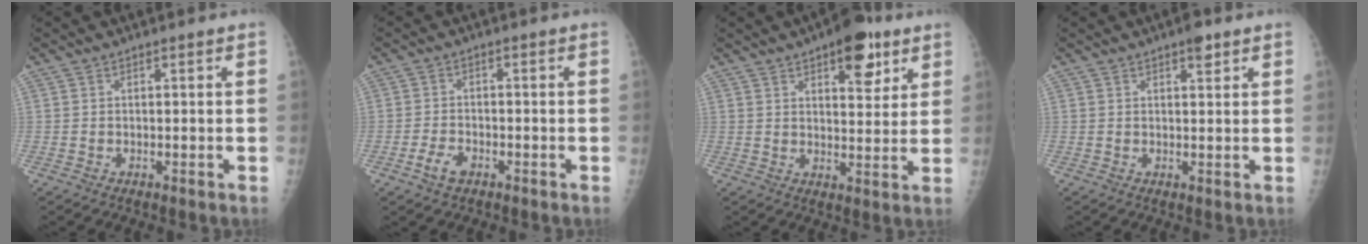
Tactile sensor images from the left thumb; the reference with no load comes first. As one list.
[{"total": 3.7, "force": [-2.1, 2.1, 2.3], "torque": [-0.041, 0.012, -0.037]}, {"total": 10.3, "force": [5.6, 4.6, 7.3], "torque": [-0.071, -0.023, 0.075]}, {"total": 2.6, "force": [1.7, 1.0, 1.8], "torque": [-0.018, -0.007, 0.022]}]